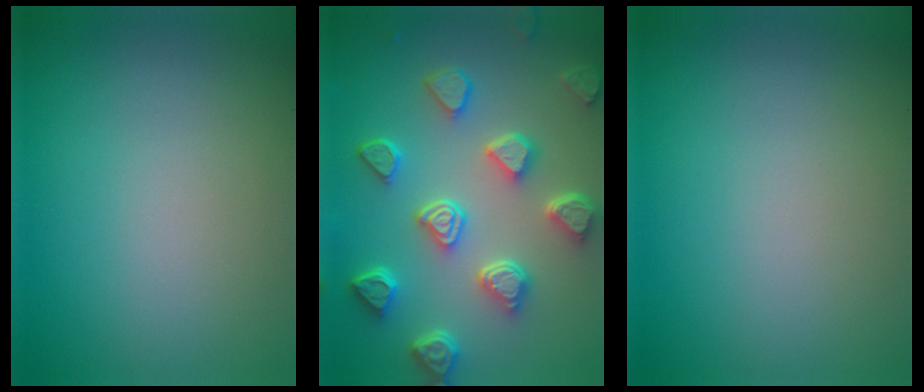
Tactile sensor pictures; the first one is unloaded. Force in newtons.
{"total": 6.6, "press": 5.2, "slide": 4.0}
{"total": 0.0}